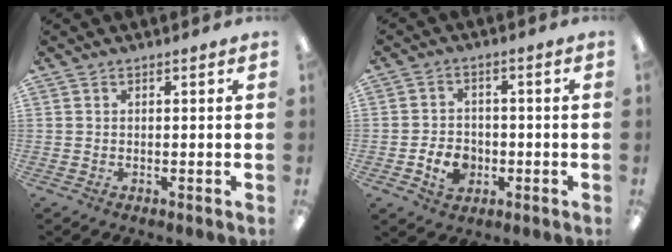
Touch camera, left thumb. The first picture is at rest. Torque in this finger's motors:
{"motor_torque": [-0.60, 0.77, -0.10, 0.15, 0.07]}